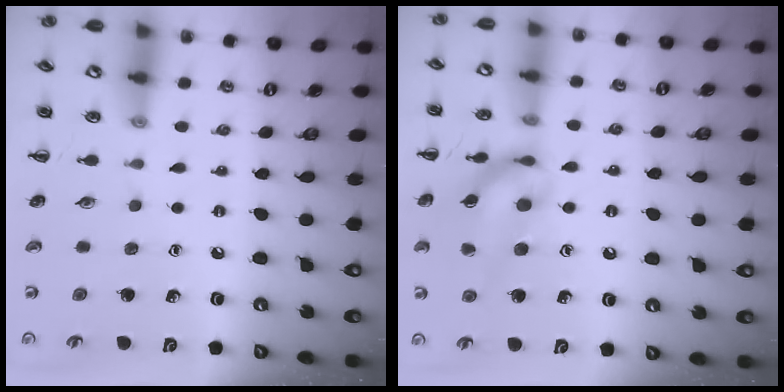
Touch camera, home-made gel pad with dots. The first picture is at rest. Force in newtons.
{"total": 13.9, "press": 13.8, "slide": 1.6}